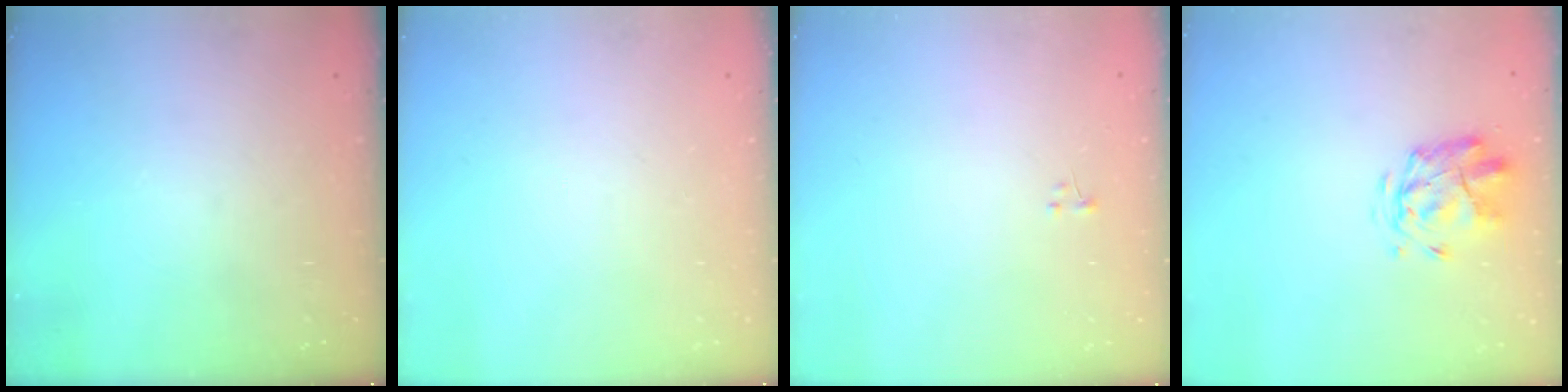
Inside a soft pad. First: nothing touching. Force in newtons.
{"total": 0.0}
{"total": 0.0}
{"total": 2.9, "press": 2.6, "slide": 1.3}